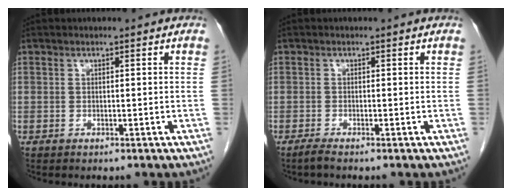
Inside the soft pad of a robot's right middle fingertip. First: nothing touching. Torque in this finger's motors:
{"motor_torque": [0.44, -0.16, -0.04, 0.01]}